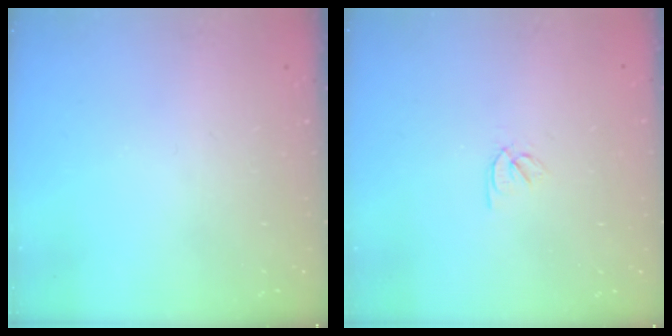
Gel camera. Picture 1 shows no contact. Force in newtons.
{"total": 2.5, "press": 2.4, "slide": 0.7}